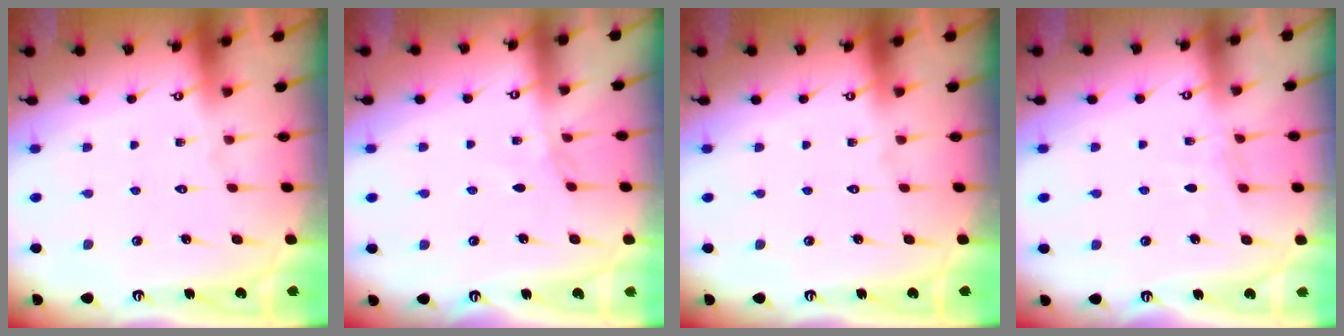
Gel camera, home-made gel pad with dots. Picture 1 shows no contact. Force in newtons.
{"total": 2.9, "press": 2.9, "slide": 0.4}
{"total": 0.0}
{"total": 2.9, "press": 2.9, "slide": 0.5}